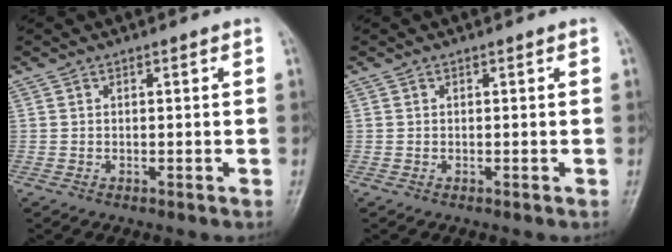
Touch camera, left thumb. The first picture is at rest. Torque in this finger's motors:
{"motor_torque": [0.31, -0.08, -0.12, -0.11, 0.01]}